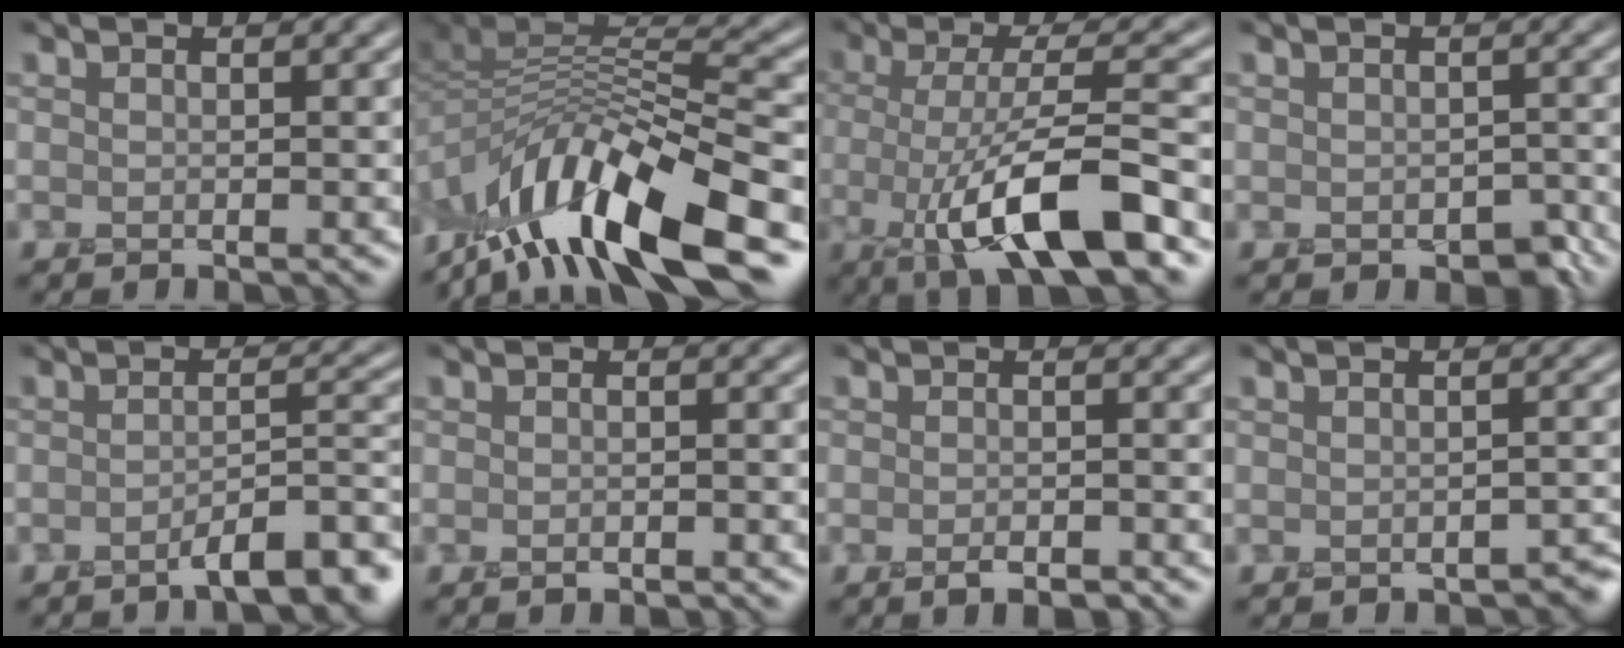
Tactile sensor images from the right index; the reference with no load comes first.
{"total": 11.7, "force": [-6.3, 3.9, 9.0], "torque": [-0.168, 0.011, -0.108]}
{"total": 9.9, "force": [-4.3, 2.5, 8.5], "torque": [-0.143, 0.002, -0.073]}
{"total": 2.2, "force": [-1.3, 1.4, 1.2], "torque": [-0.015, -0.008, -0.010]}
{"total": 4.9, "force": [-3.2, 1.0, 3.5], "torque": [-0.040, 0.010, -0.050]}
{"total": 0.9, "force": [-0.7, 0.2, 0.3], "torque": [-0.006, -0.003, -0.012]}
{"total": 1.8, "force": [-1.3, 0.5, 1.1], "torque": [-0.016, -0.004, -0.020]}
{"total": 1.6, "force": [-1.4, 0.6, 0.6], "torque": [-0.007, -0.003, -0.010]}